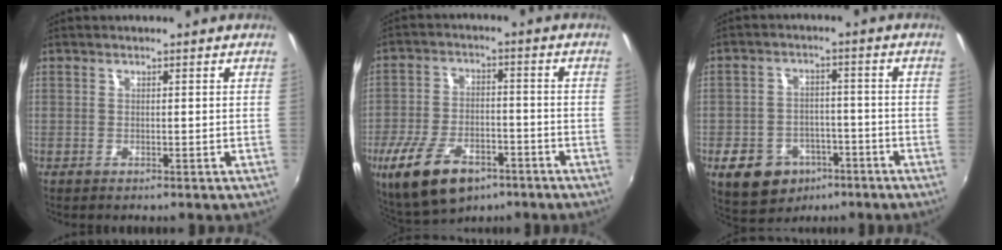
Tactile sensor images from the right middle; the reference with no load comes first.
{"total": 14.0, "force": [-8.3, 6.9, 8.9], "torque": [-0.195, -0.020, -0.141]}
{"total": 11.8, "force": [-6.7, 8.2, 5.1], "torque": [-0.125, 0.015, -0.086]}